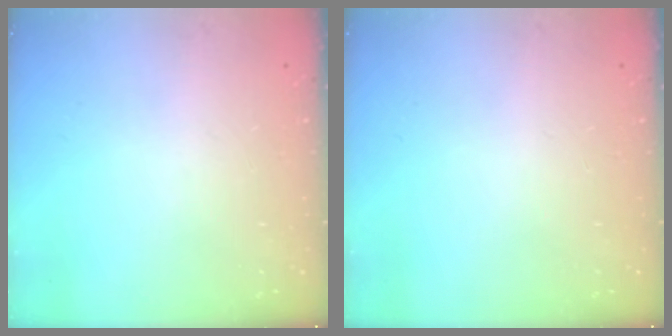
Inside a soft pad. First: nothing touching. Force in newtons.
{"total": 0.0}